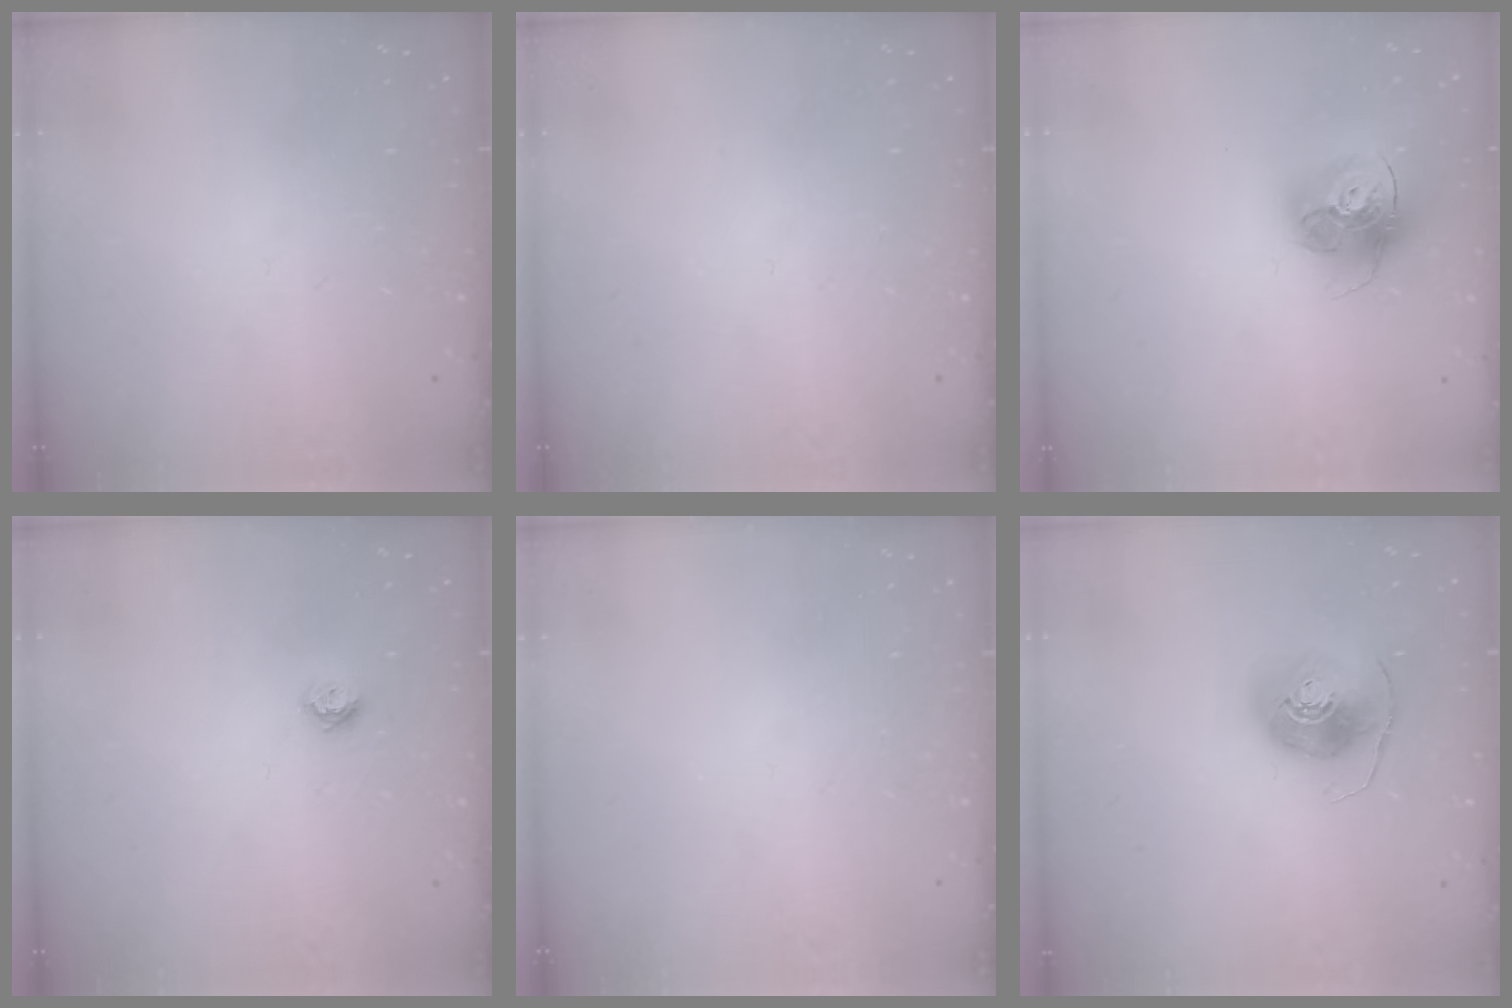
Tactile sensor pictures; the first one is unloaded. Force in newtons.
{"total": 0.0}
{"total": 16.0, "press": 16.0, "slide": 1.7}
{"total": 5.8, "press": 5.8, "slide": 0.7}
{"total": 0.0}
{"total": 9.9, "press": 9.8, "slide": 1.1}